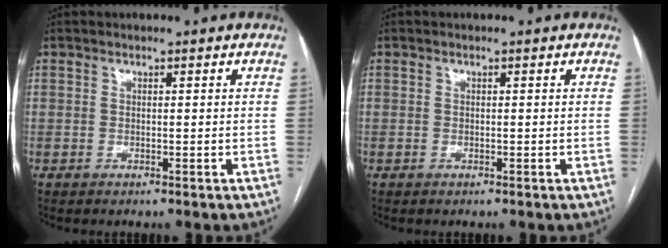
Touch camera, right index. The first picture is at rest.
{"total": 0.0}